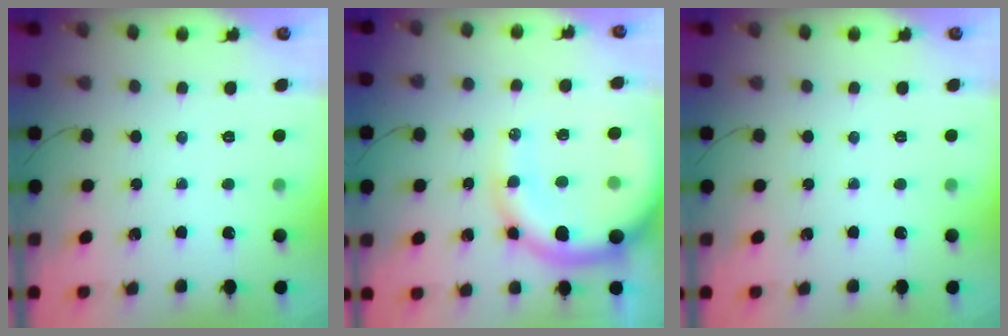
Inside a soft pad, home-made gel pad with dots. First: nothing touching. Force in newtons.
{"total": 15.7, "press": 15.1, "slide": 4.4}
{"total": 0.0}